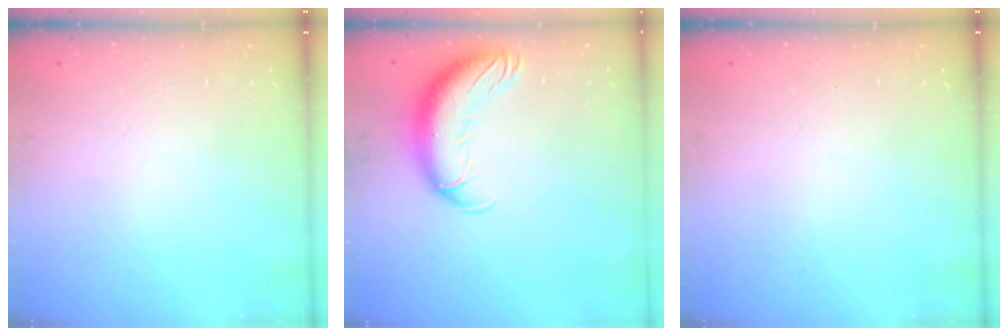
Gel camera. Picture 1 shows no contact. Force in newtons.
{"total": 14.0, "press": 13.6, "slide": 3.3}
{"total": 0.0}